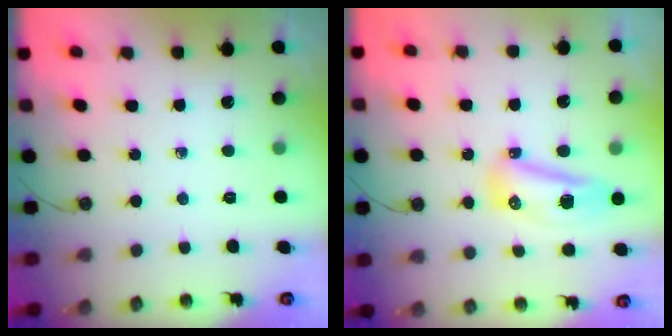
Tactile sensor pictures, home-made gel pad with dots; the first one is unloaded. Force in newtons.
{"total": 19.4, "press": 12.1, "slide": 15.2}